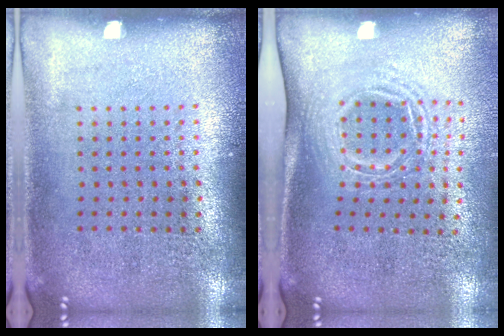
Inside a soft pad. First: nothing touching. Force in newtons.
{"total": 1.7, "press": 1.2, "slide": 1.2}